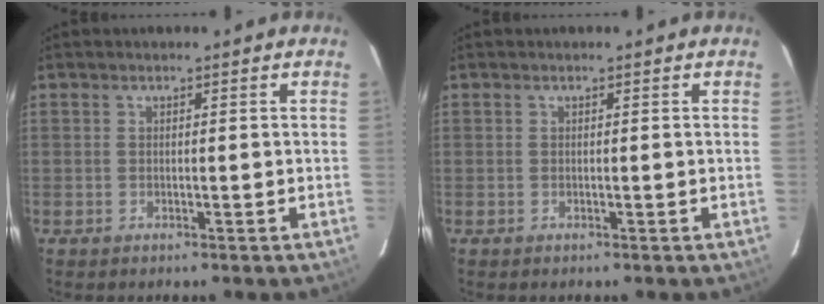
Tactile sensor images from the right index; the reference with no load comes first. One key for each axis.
{"total": 0.0}